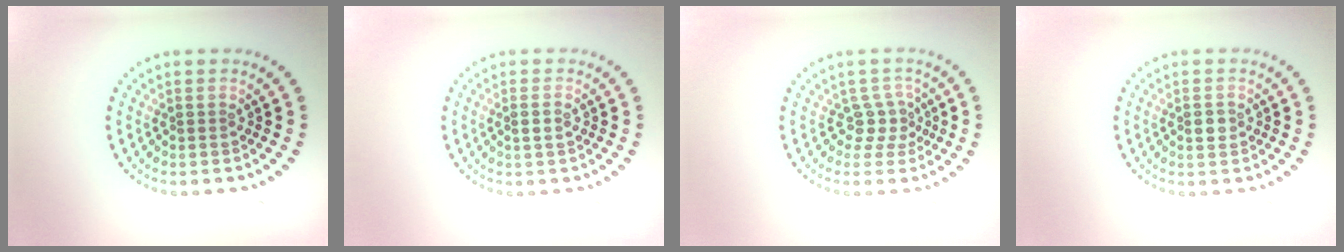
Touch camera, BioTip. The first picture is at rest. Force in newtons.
{"total": 1.1, "press": 1.1, "slide": 0.4}
{"total": 2.2, "press": 1.7, "slide": 1.4}
{"total": 1.2, "press": 1.1, "slide": 0.4}